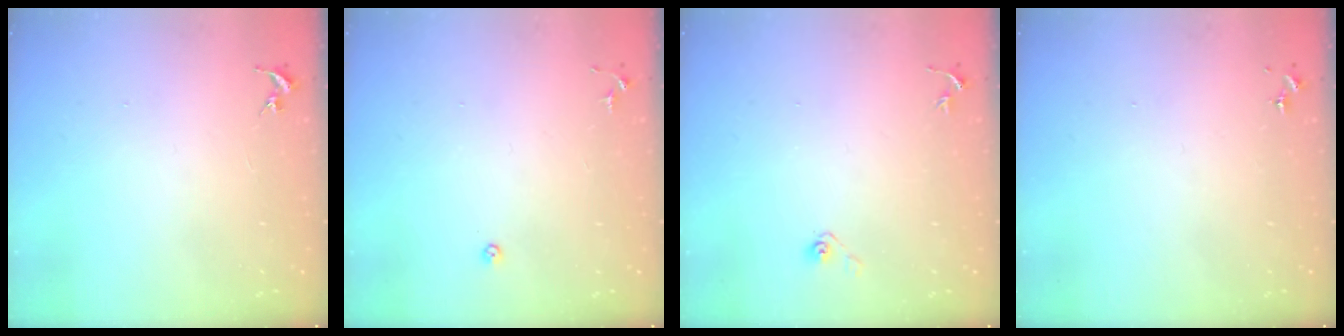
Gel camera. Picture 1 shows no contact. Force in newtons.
{"total": 4.0, "press": 4.0, "slide": 0.8}
{"total": 3.6, "press": 3.0, "slide": 2.0}
{"total": 0.0}